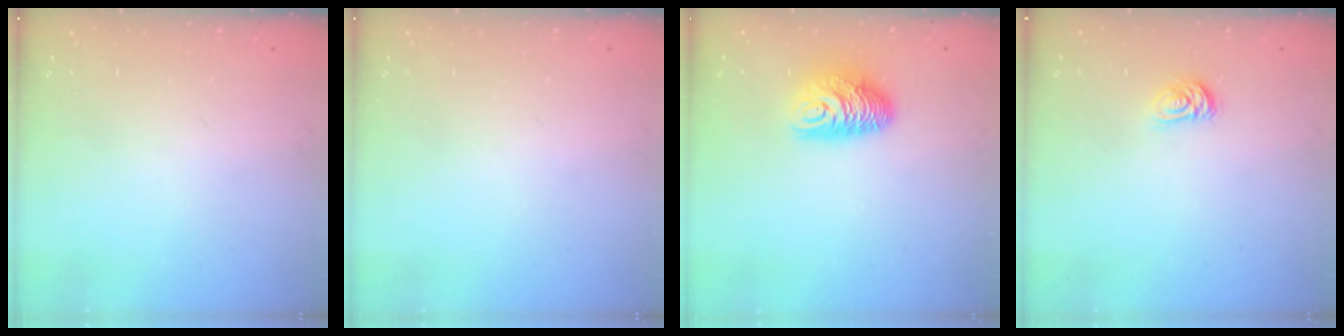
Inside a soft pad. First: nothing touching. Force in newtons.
{"total": 0.0}
{"total": 10.0, "press": 10.0, "slide": 0.5}
{"total": 3.6, "press": 3.6, "slide": 0.6}